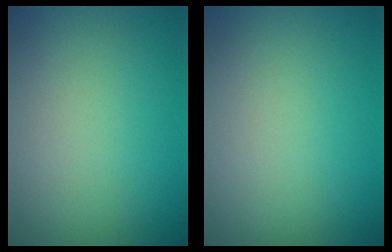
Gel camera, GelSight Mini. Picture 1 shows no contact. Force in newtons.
{"total": 0.0}